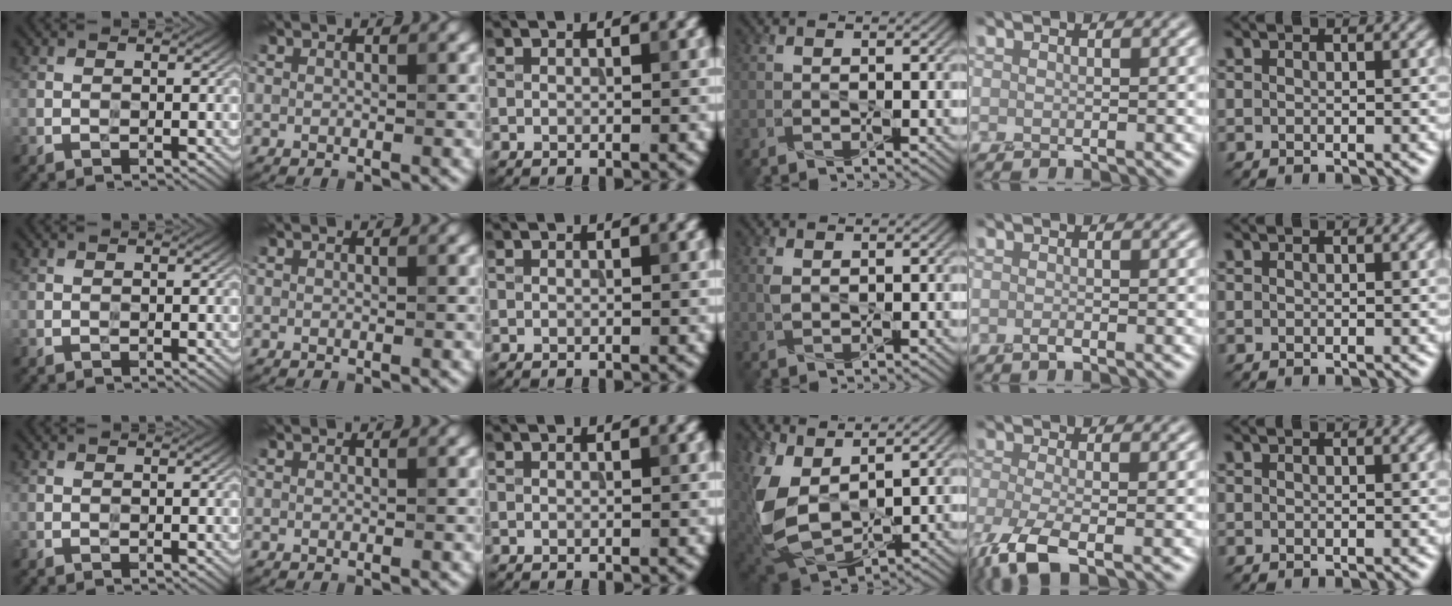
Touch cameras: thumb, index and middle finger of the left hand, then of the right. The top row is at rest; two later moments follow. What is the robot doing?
{"motion": "squeeze", "object": "tweezer"}